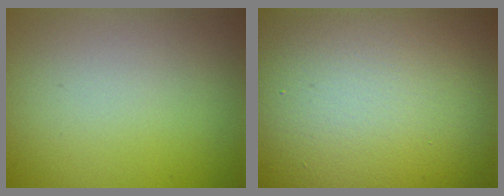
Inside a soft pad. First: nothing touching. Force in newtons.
{"total": 22.2, "press": 22.2, "slide": 1.0}